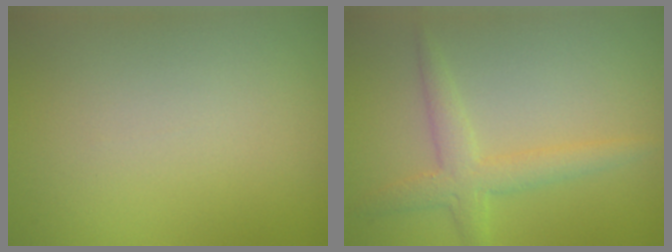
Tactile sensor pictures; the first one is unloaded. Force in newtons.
{"total": 2.9, "press": 2.9, "slide": 0.1}